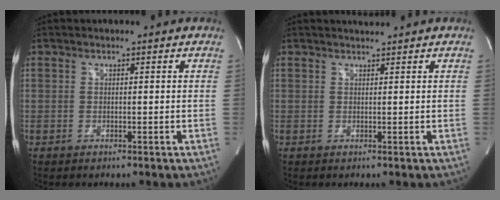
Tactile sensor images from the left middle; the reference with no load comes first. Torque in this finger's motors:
{"motor_torque": [-0.41, -0.11, -0.17, -0.02]}